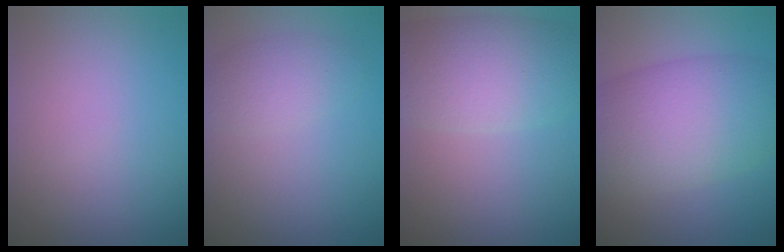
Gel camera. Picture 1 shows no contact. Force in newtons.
{"total": 2.6, "press": 2.6, "slide": 0.1}
{"total": 7.2, "press": 7.2, "slide": 0.4}
{"total": 10.0, "press": 9.9, "slide": 0.7}